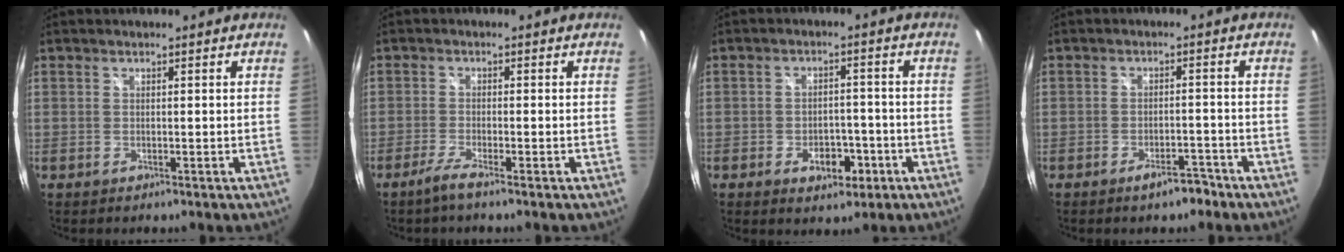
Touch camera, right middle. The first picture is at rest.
{"total": 3.2, "force": [-2.3, -0.2, 2.1], "torque": [-0.056, -0.007, -0.049]}
{"total": 6.1, "force": [-2.9, 3.8, 3.8], "torque": [-0.065, 0.003, -0.034]}
{"total": 4.0, "force": [-3.1, 1.6, 2.1], "torque": [-0.038, 0.006, -0.040]}